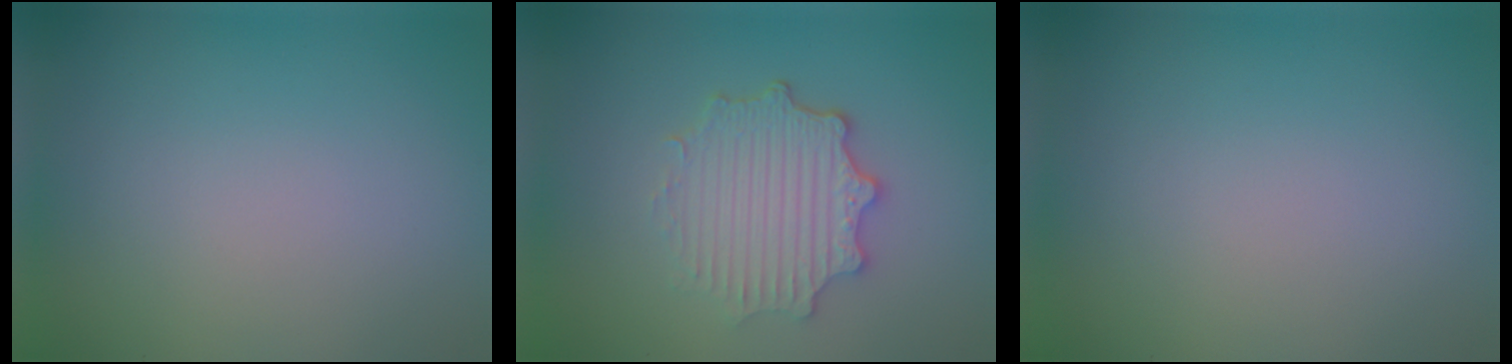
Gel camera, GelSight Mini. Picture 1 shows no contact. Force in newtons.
{"total": 4.4, "press": 3.6, "slide": 2.5}
{"total": 0.0}